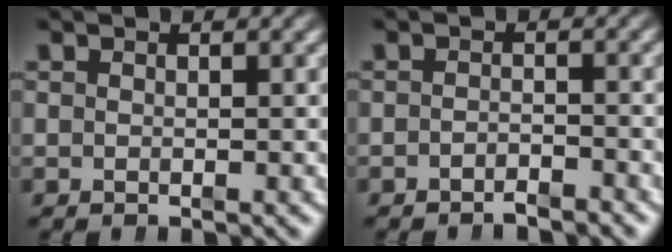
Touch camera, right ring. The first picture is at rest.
{"total": 1.8, "force": [-1.7, 0.1, 0.5], "torque": [-0.002, 0.000, -0.031]}